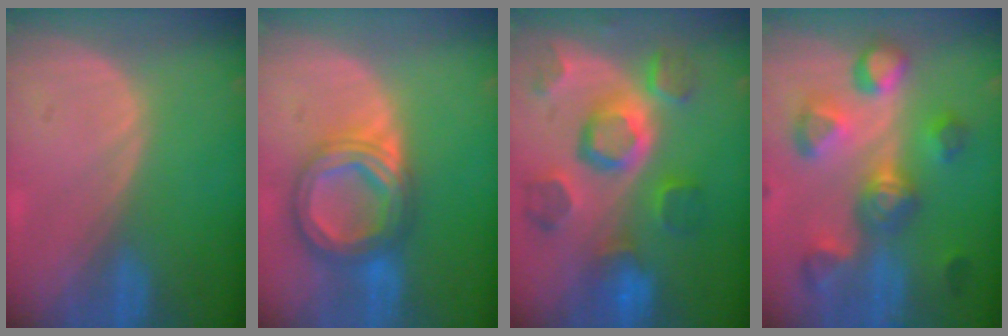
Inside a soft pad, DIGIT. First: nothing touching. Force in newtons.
{"total": 8.6, "press": 8.6, "slide": 0.7}
{"total": 11.3, "press": 10.0, "slide": 5.3}
{"total": 9.5, "press": 9.4, "slide": 1.2}